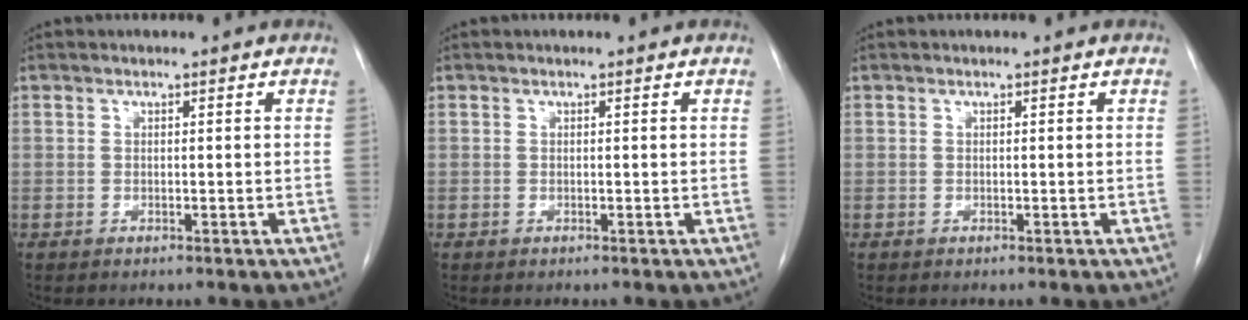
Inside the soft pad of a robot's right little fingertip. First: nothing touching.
{"total": 0.0}
{"total": 0.0}